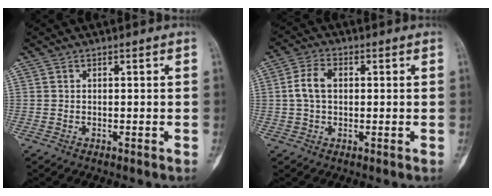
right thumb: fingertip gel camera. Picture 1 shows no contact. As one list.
[{"total": 5.3, "force": [0.4, 3.5, 4.0], "torque": [-0.084, 0.016, 0.004]}]